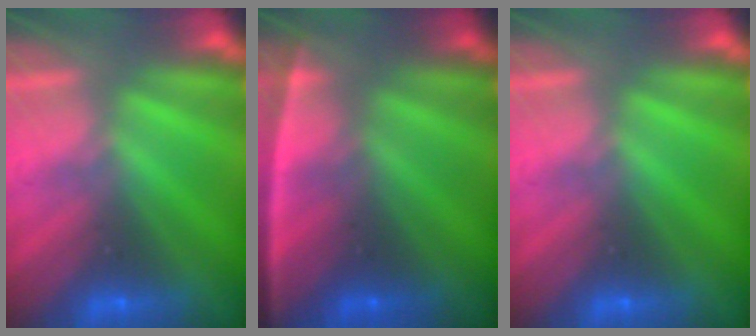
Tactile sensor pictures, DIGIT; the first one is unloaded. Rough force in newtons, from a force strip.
{"total": 2.6}
{"total": 0.0}